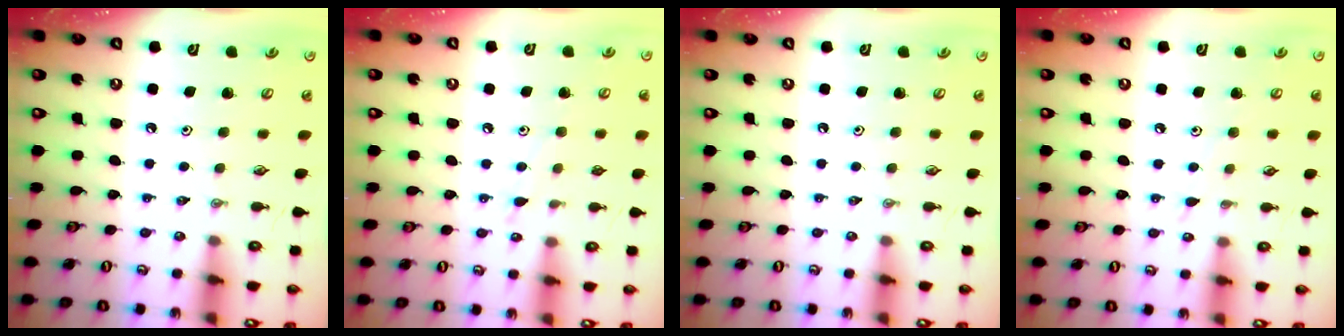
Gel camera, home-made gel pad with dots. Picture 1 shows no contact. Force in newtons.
{"total": 6.3, "press": 6.3, "slide": 0.5}
{"total": 0.0}
{"total": 2.5, "press": 2.5, "slide": 0.4}